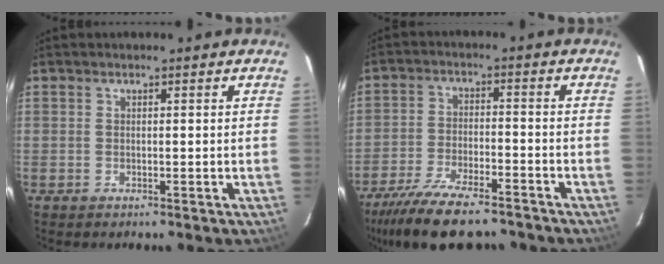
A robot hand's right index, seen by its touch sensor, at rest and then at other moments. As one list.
[{"total": 15.5, "force": [-12.7, 4.2, 7.8], "torque": [-0.171, -0.023, -0.212]}]